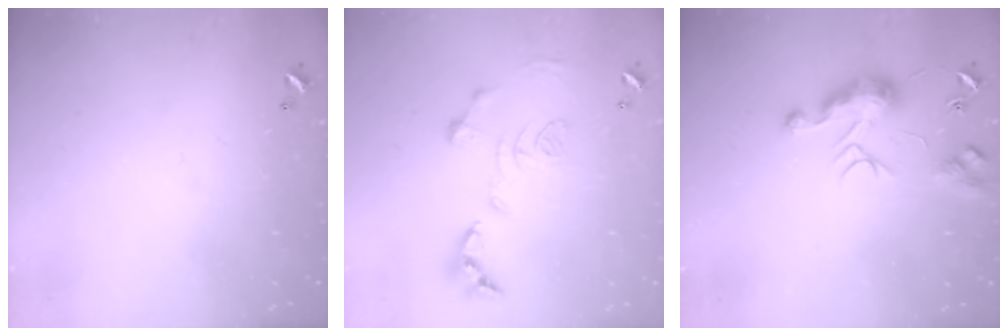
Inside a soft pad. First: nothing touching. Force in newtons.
{"total": 1.2, "press": 0.4, "slide": 1.1}
{"total": 9.6, "press": 9.5, "slide": 0.9}